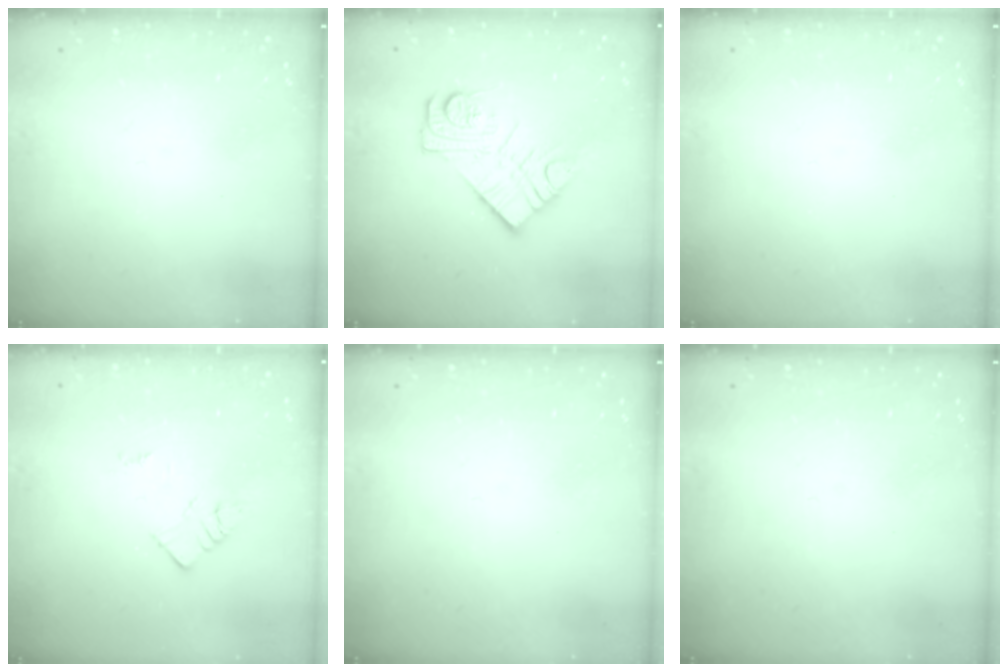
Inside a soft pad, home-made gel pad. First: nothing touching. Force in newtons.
{"total": 12.3, "press": 12.2, "slide": 0.8}
{"total": 0.0}
{"total": 3.0, "press": 3.0, "slide": 0.4}
{"total": 0.0}
{"total": 0.0}